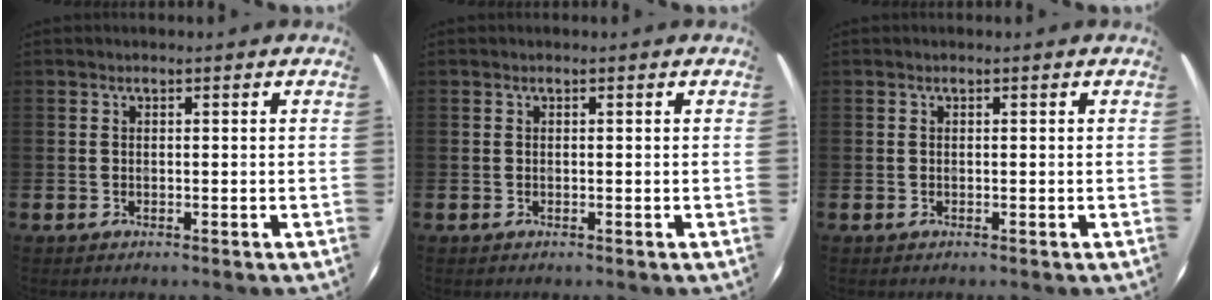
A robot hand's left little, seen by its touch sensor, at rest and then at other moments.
{"total": 0.0}
{"total": 0.0}